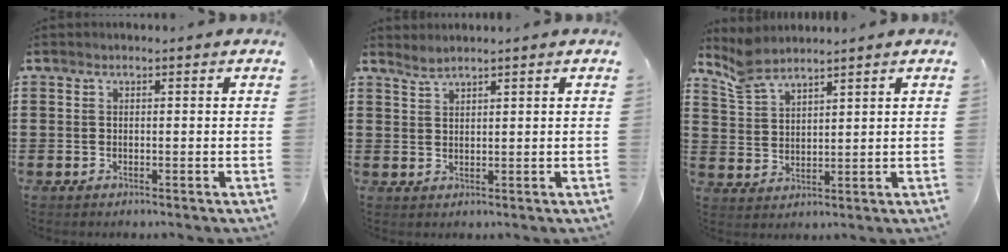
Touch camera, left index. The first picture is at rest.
{"total": 1.5, "force": [1.4, 0.0, 0.5], "torque": [-0.014, 0.000, 0.028]}
{"total": 4.7, "force": [4.3, 1.0, 1.7], "torque": [-0.048, -0.009, 0.080]}